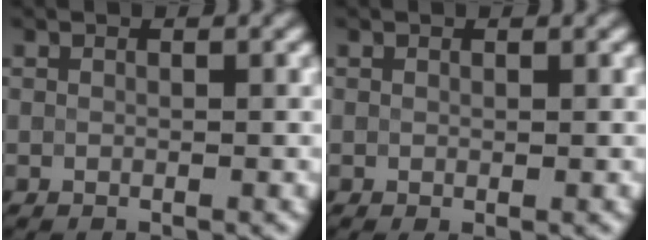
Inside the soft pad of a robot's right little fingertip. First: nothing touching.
{"total": 0.9, "force": [-0.1, 0.4, 0.8], "torque": [-0.008, 0.000, -0.001]}